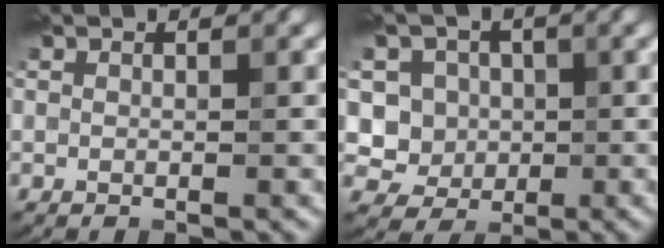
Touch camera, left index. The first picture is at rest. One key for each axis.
{"total": 5.4, "fx": 0.3, "fy": 5.1, "fz": 1.8, "tx": -0.025, "ty": 0.012, "tz": -0.005}